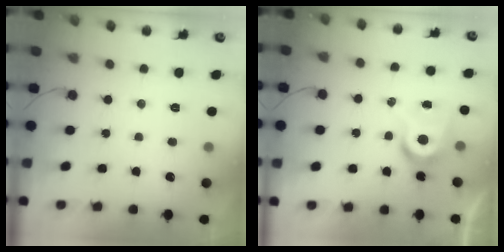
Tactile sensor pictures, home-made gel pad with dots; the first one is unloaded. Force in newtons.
{"total": 7.5, "press": 7.5, "slide": 0.4}